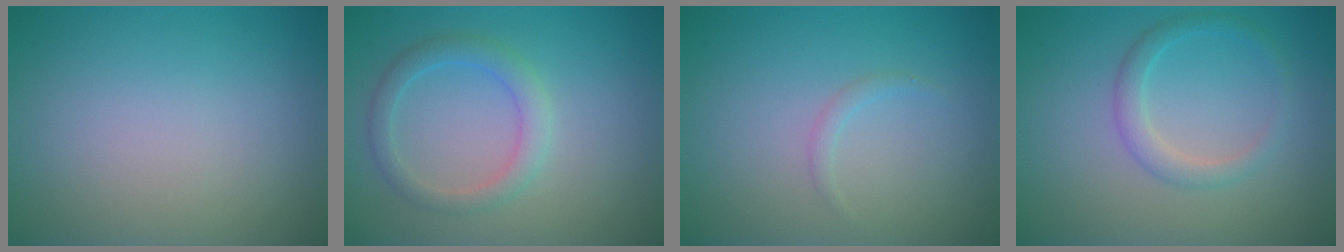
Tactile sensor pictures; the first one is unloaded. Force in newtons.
{"total": 2.3, "press": 2.3, "slide": 0.1}
{"total": 0.7, "press": 0.7, "slide": 0.1}
{"total": 2.0, "press": 2.0, "slide": 0.2}